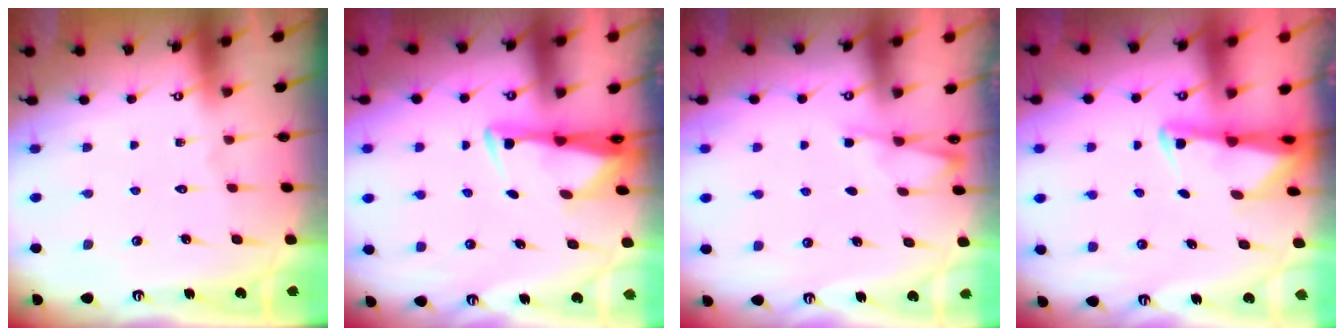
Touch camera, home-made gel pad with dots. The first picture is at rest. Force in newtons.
{"total": 2.9, "press": 2.8, "slide": 0.9}
{"total": 2.4, "press": 2.3, "slide": 0.5}
{"total": 2.4, "press": 2.3, "slide": 0.5}